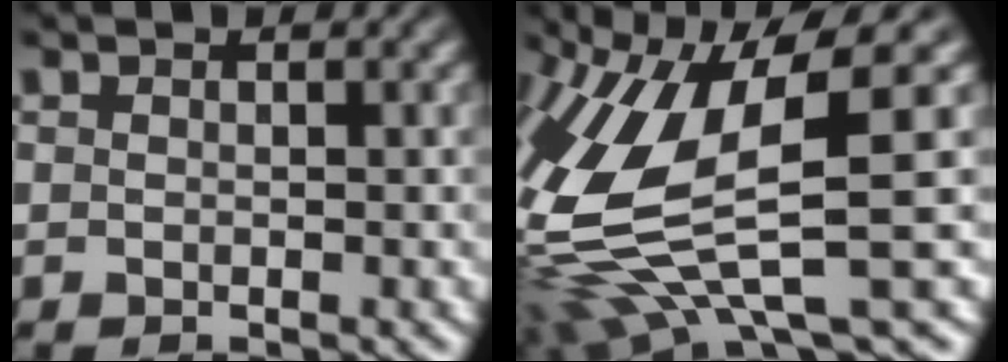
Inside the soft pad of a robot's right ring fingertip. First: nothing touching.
{"total": 10.6, "force": [-1.0, 5.1, 9.2], "torque": [-0.190, -0.026, 0.003]}